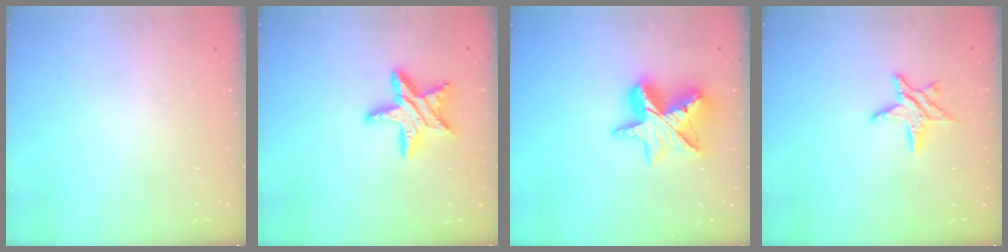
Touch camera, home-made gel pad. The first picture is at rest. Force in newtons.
{"total": 14.6, "press": 14.5, "slide": 1.1}
{"total": 14.7, "press": 14.6, "slide": 1.5}
{"total": 7.6, "press": 7.6, "slide": 0.3}